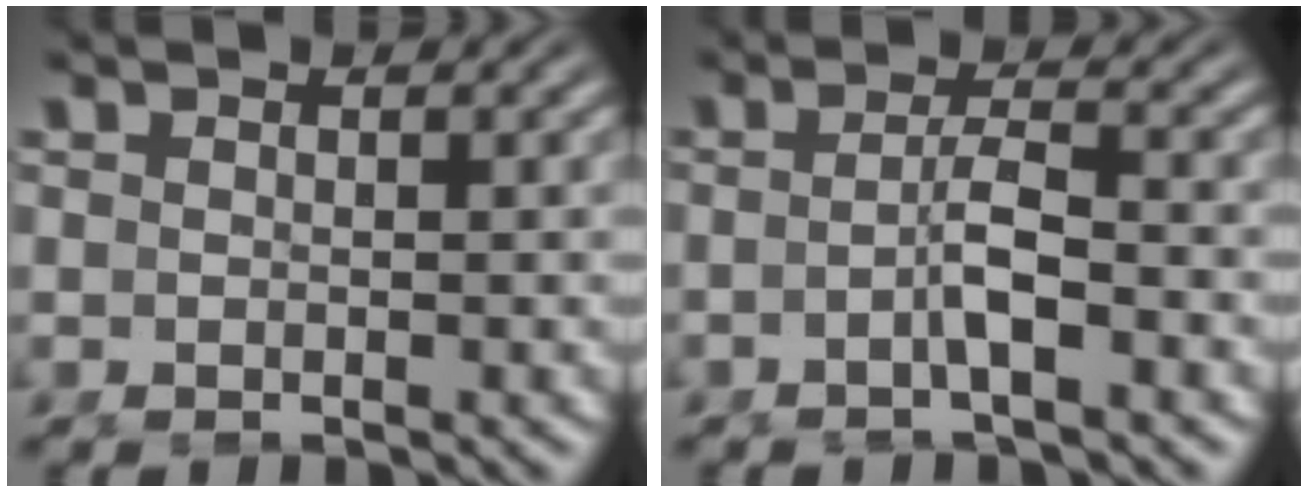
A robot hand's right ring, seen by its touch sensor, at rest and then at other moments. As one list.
[{"total": 2.5, "force": [-1.3, -0.4, 2.1], "torque": [-0.033, -0.004, -0.021]}]